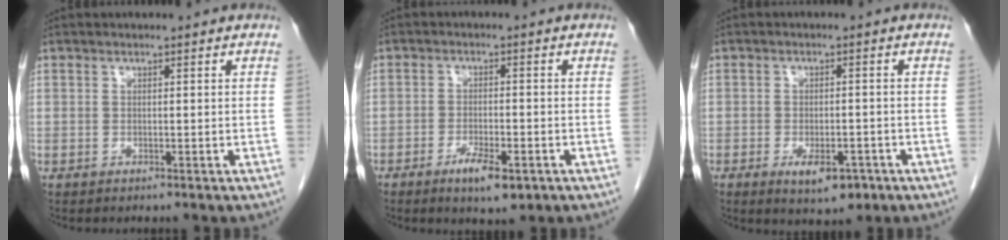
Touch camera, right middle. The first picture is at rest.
{"total": 5.3, "force": [-2.9, 1.5, 4.1], "torque": [-0.072, -0.005, -0.041]}
{"total": 5.6, "force": [-2.9, 2.3, 4.1], "torque": [-0.063, -0.003, -0.035]}